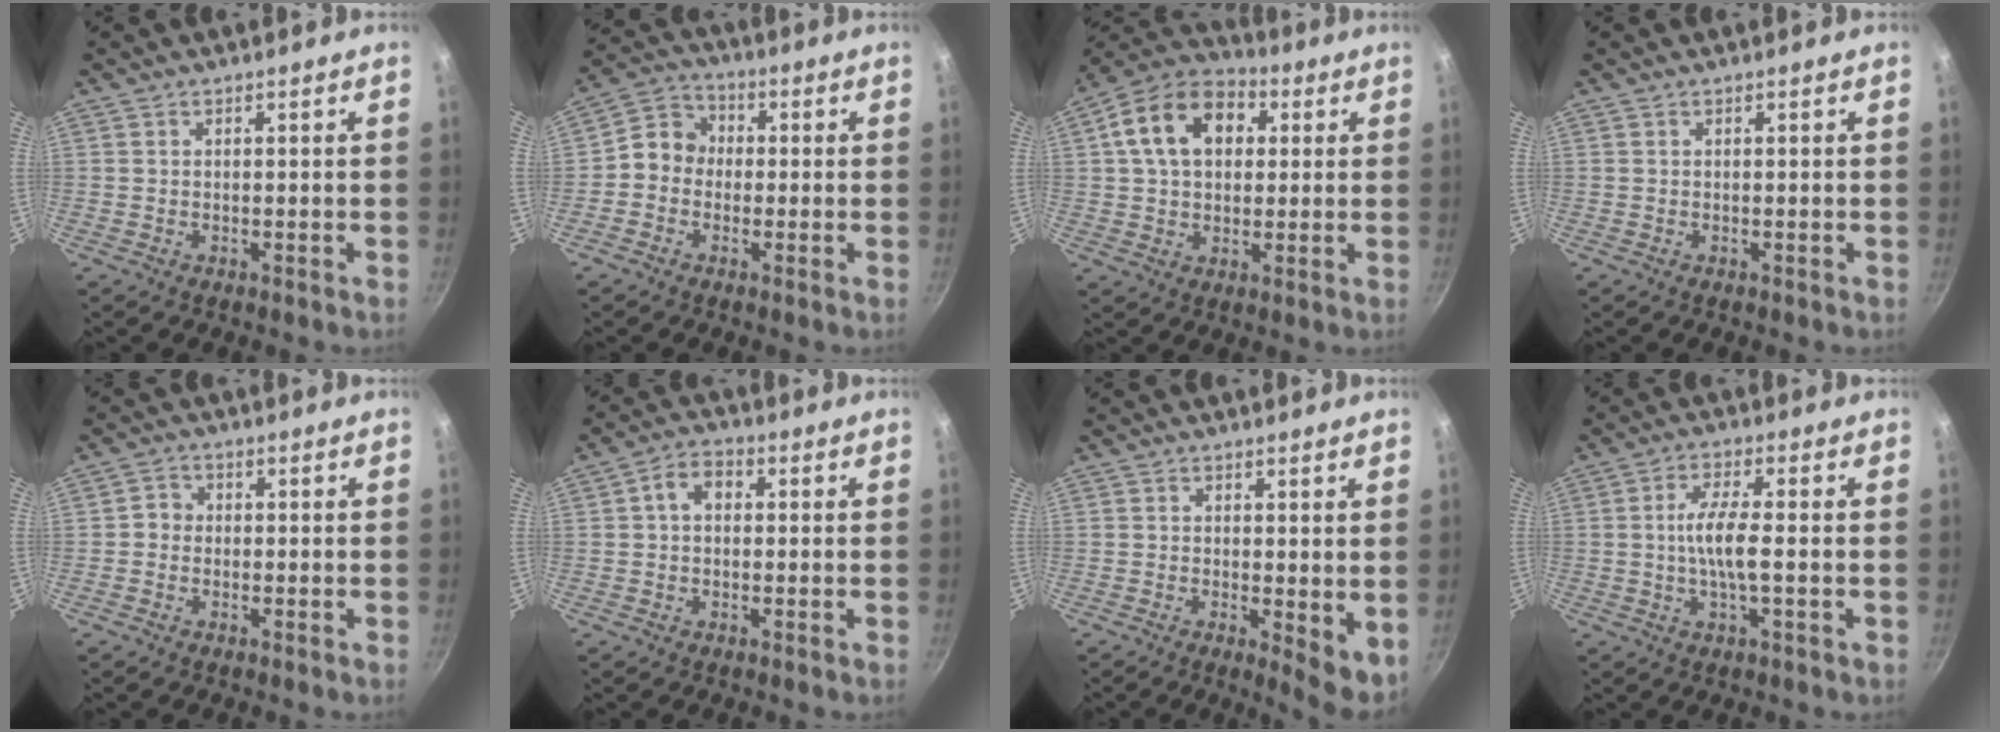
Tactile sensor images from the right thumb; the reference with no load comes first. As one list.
[{"total": 6.9, "force": [-0.8, 6.1, 3.1], "torque": [-0.024, 0.021, -0.037]}, {"total": 15.3, "force": [3.8, 10.8, 10.1], "torque": [-0.150, 0.023, 0.046]}, {"total": 0.0}, {"total": 2.4, "force": [-0.5, 2.2, 0.8], "torque": [-0.001, 0.009, -0.015]}, {"total": 5.2, "force": [0.8, 3.8, 3.5], "torque": [-0.045, 0.012, 0.003]}, {"total": 5.6, "force": [-0.1, 2.2, 5.2], "torque": [-0.064, -0.010, 0.003]}, {"total": 6.9, "force": [-0.5, 1.4, 6.7], "torque": [-0.137, 0.009, -0.015]}]